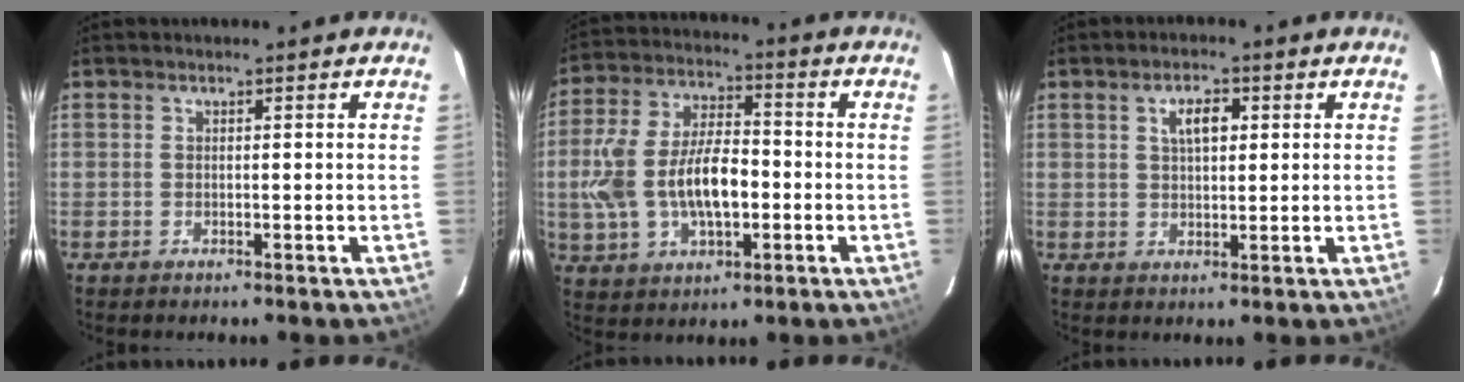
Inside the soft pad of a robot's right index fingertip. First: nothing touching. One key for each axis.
{"total": 15.1, "fx": -2.2, "fy": 7.8, "fz": 12.7, "tx": -0.271, "ty": 0.007, "tz": -0.032}
{"total": 4.2, "fx": 1.4, "fy": 2.1, "fz": 3.4, "tx": -0.059, "ty": 0.011, "tz": 0.027}